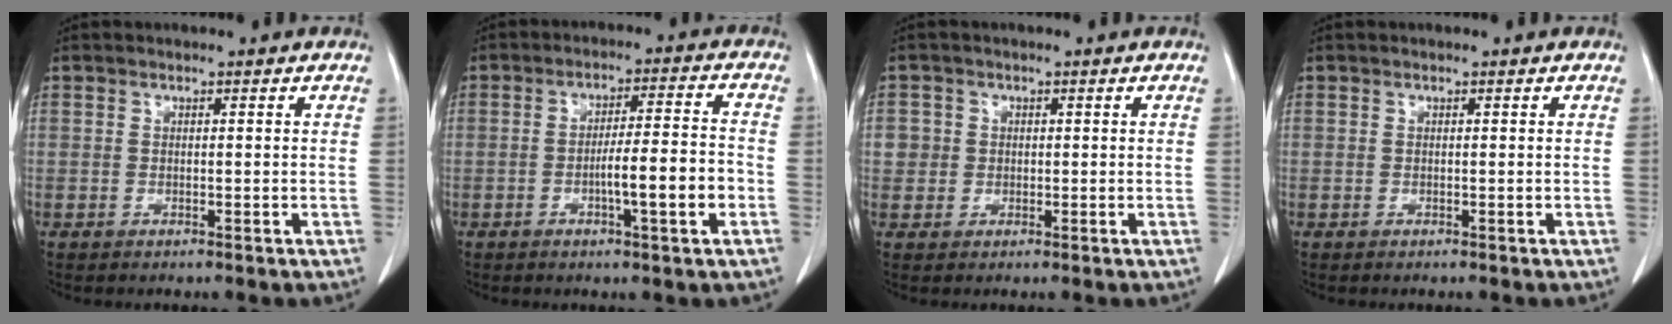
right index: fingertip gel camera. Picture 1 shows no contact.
{"total": 8.2, "force": [-2.6, 0.3, 7.8], "torque": [-0.123, 0.010, -0.041]}
{"total": 2.7, "force": [0.2, 2.7, 0.3], "torque": [0.010, 0.010, 0.005]}
{"total": 0.0}